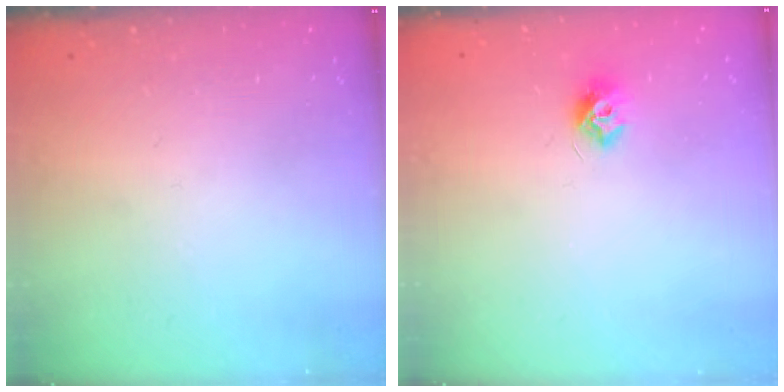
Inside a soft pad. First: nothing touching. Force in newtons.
{"total": 7.3, "press": 7.3, "slide": 0.3}